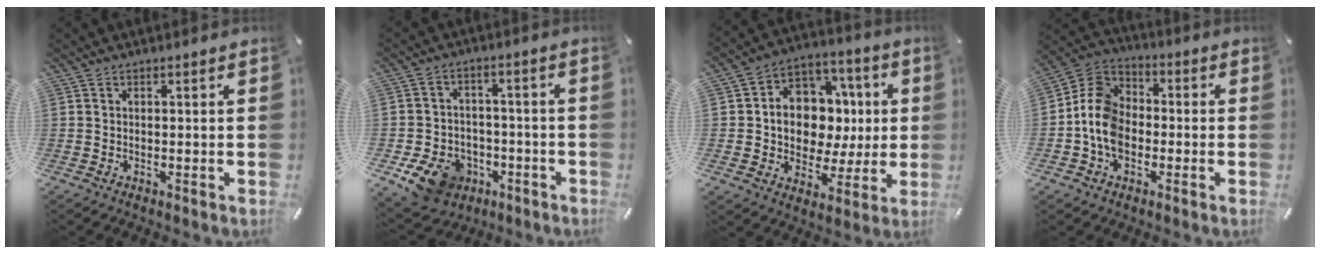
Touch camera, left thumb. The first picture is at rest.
{"total": 10.8, "force": [-5.5, 8.0, 4.6], "torque": [-0.088, 0.039, -0.093]}
{"total": 12.4, "force": [0.3, 11.0, 5.6], "torque": [-0.078, -0.011, 0.019]}
{"total": 10.2, "force": [-2.8, 8.2, 5.3], "torque": [-0.129, 0.027, -0.055]}